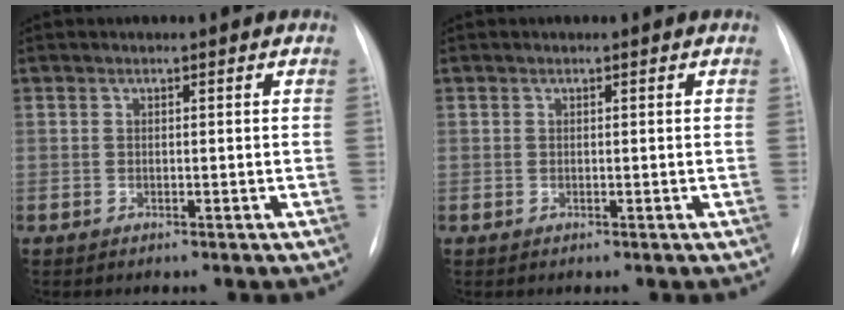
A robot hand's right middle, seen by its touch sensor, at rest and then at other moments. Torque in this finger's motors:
{"motor_torque": [-0.16, 0.05, 0.00, 0.01]}